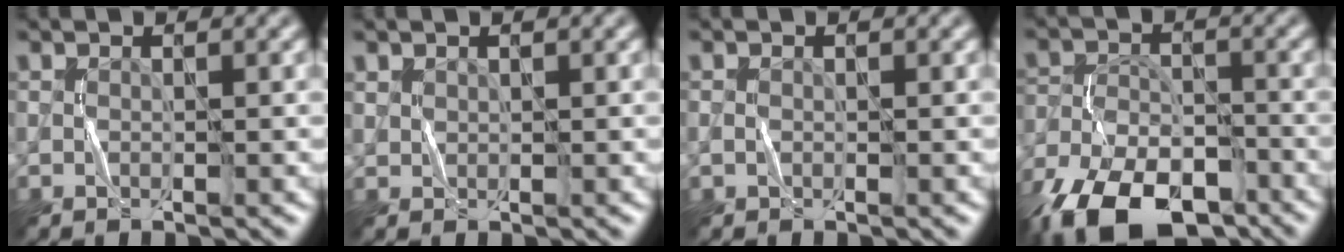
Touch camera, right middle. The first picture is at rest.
{"total": 0.7, "force": [0.6, 0.4, -0.1], "torque": [0.003, -0.001, 0.016]}
{"total": 0.6, "force": [-0.1, 0.4, 0.4], "torque": [-0.010, 0.001, -0.003]}
{"total": 13.6, "force": [-10.2, 6.0, 6.8], "torque": [-0.131, -0.033, -0.174]}